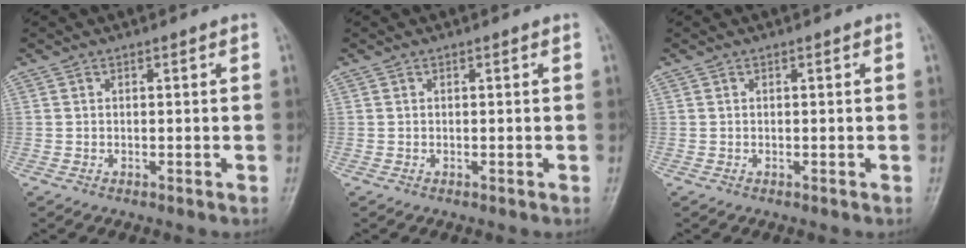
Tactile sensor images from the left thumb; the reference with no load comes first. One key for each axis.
{"total": 0.0}
{"total": 0.0}